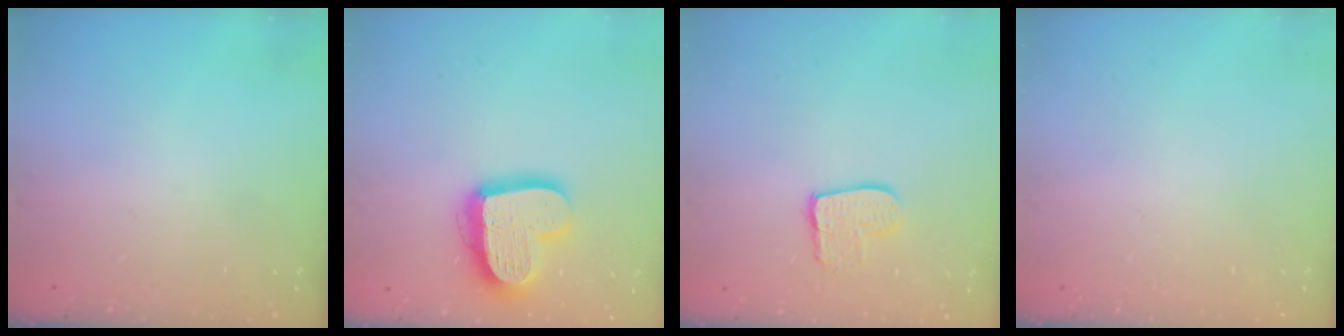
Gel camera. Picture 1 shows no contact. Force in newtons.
{"total": 17.2, "press": 17.2, "slide": 1.4}
{"total": 9.9, "press": 9.9, "slide": 0.8}
{"total": 0.0}